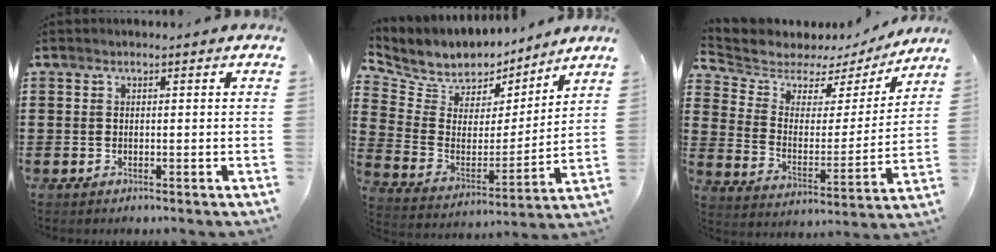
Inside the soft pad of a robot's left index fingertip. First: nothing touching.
{"total": 6.5, "force": [5.4, 3.6, 0.1], "torque": [-0.051, -0.043, 0.097]}
{"total": 5.4, "force": [4.6, 2.7, 0.8], "torque": [-0.053, -0.030, 0.075]}